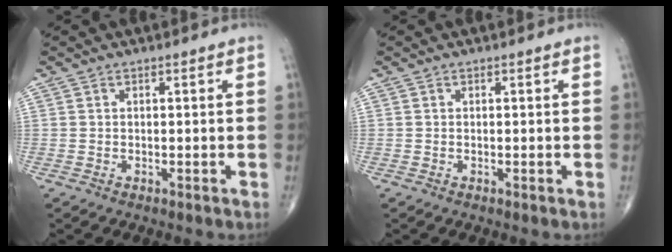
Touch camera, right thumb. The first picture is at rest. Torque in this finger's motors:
{"motor_torque": [0.18, 0.11, -0.15, 0.03, -0.04]}